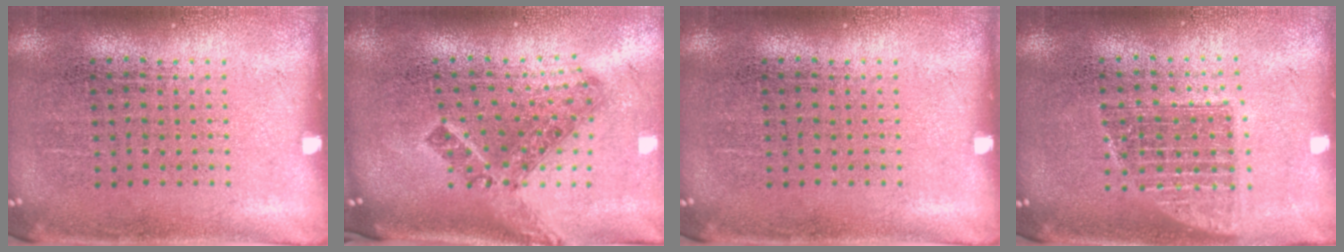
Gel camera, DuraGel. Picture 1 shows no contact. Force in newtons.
{"total": 1.6, "press": 1.2, "slide": 1.1}
{"total": 0.0}
{"total": 1.3, "press": 1.1, "slide": 0.7}